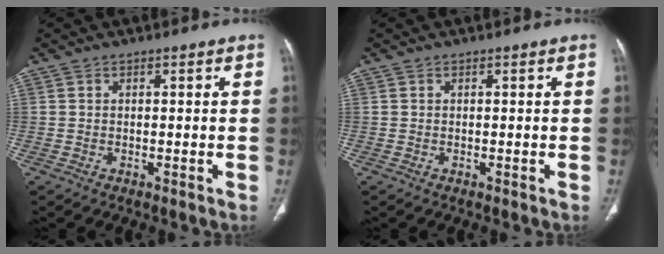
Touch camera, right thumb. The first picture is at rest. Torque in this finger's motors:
{"motor_torque": [0.07, 0.07, -0.07, 0.04, 0.03]}